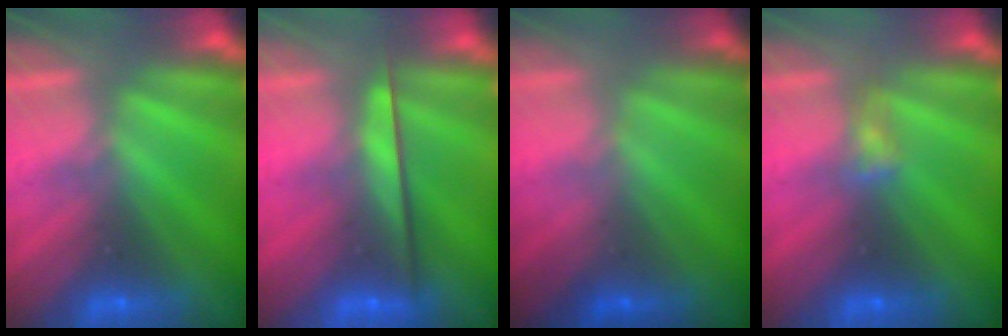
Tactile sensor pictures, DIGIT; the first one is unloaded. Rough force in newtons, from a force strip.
{"total": 2.4}
{"total": 1.1}
{"total": 3.0}